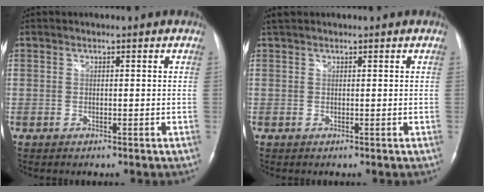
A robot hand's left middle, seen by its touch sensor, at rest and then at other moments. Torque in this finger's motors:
{"motor_torque": [0.25, -0.15, -0.07, 0.02]}